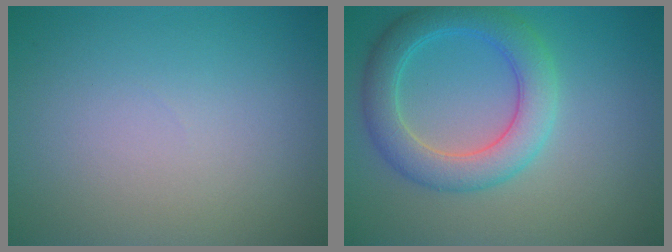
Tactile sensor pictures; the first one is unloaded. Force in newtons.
{"total": 5.0, "press": 5.0, "slide": 0.0}